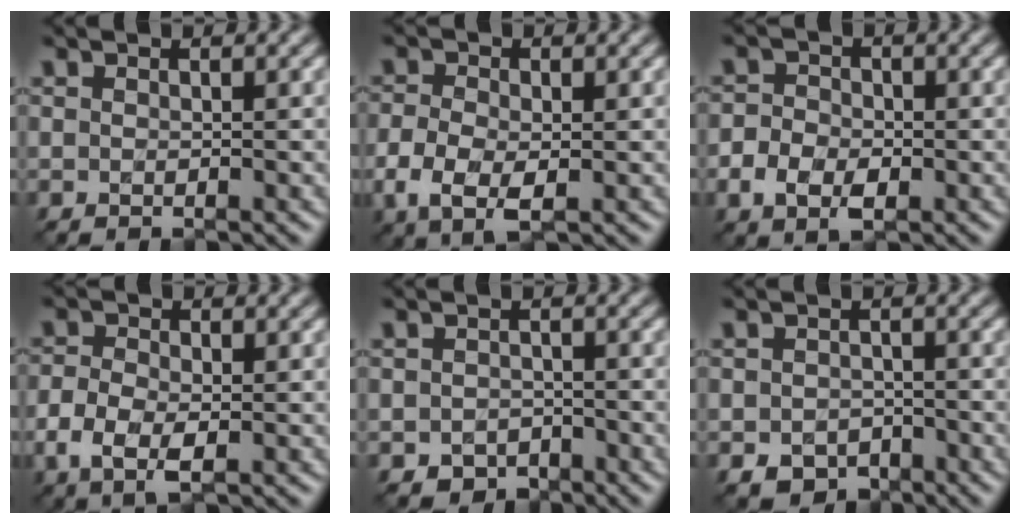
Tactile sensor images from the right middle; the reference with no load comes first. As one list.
[{"total": 4.0, "force": [-1.7, 2.2, 2.9], "torque": [-0.066, -0.012, -0.031]}, {"total": 3.6, "force": [-1.5, 2.7, 1.9], "torque": [-0.031, -0.008, -0.024]}, {"total": 3.7, "force": [-1.6, 2.0, 2.6], "torque": [-0.062, -0.011, -0.029]}, {"total": 2.2, "force": [-1.5, 1.5, 0.6], "torque": [-0.010, -0.009, -0.026]}, {"total": 3.5, "force": [-2.2, 2.4, 1.5], "torque": [-0.024, -0.013, -0.040]}]